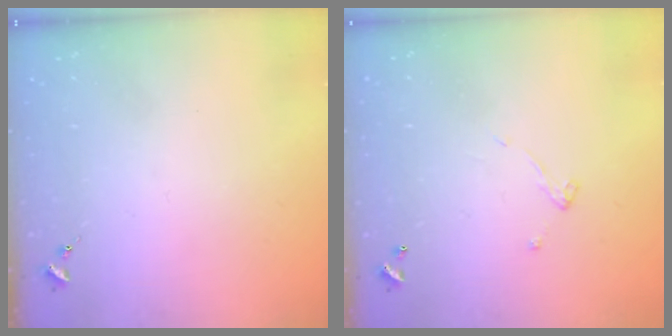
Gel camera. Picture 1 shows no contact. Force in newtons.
{"total": 4.9, "press": 4.9, "slide": 0.1}